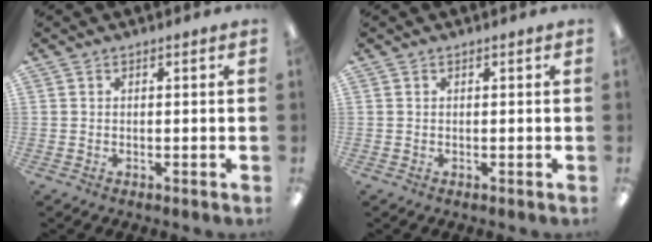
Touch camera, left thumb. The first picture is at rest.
{"total": 0.0}